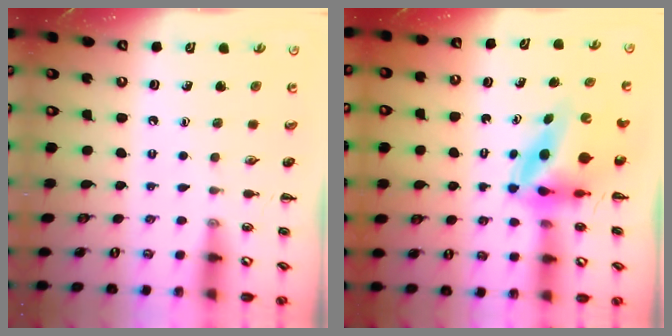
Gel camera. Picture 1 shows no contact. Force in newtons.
{"total": 6.2, "press": 5.9, "slide": 2.1}